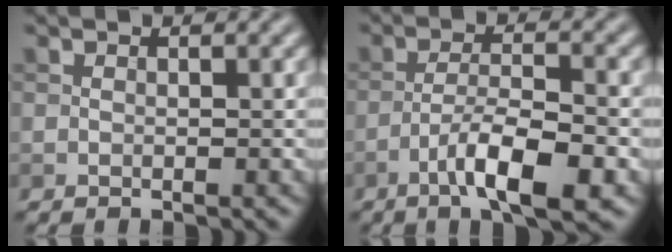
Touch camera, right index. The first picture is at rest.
{"total": 6.9, "force": [-3.6, 1.7, 5.6], "torque": [-0.096, 0.009, -0.063]}